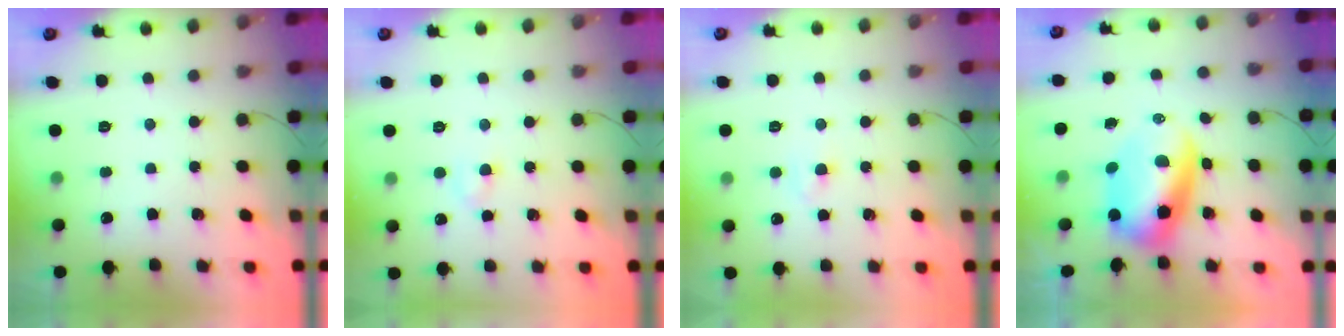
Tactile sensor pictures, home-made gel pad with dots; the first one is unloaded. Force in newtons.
{"total": 2.5, "press": 2.4, "slide": 0.9}
{"total": 2.8, "press": 2.6, "slide": 0.9}
{"total": 9.0, "press": 8.7, "slide": 2.2}